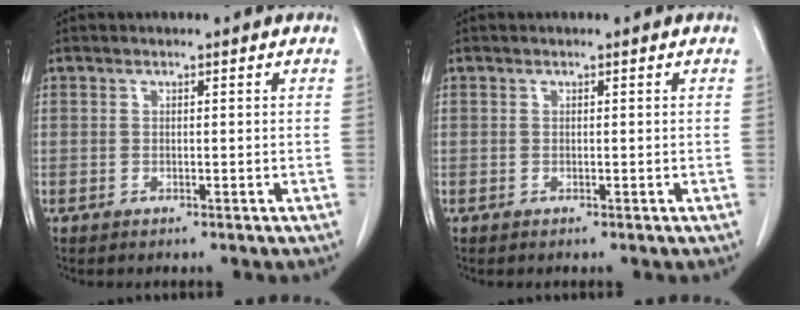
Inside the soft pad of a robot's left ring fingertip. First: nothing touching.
{"total": 0.0}